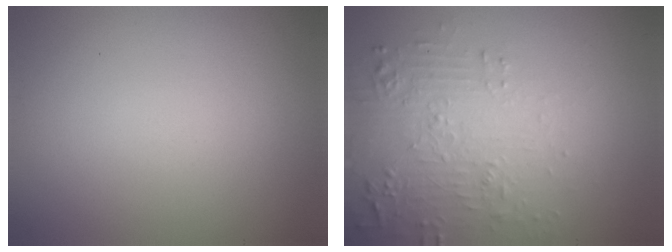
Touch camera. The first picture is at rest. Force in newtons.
{"total": 5.6, "press": 3.8, "slide": 4.2}